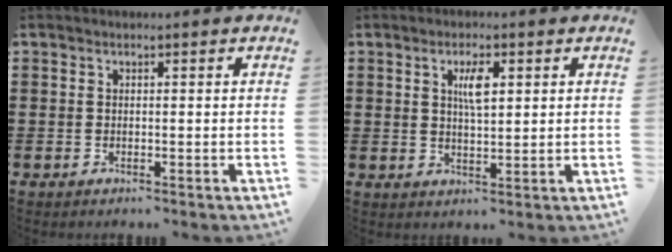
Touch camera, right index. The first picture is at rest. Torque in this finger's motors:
{"motor_torque": [0.07, -0.02, 0.21, 0.08]}